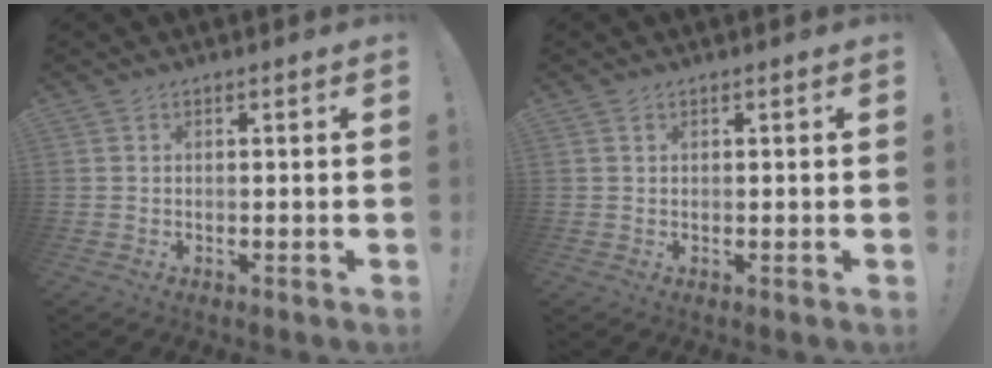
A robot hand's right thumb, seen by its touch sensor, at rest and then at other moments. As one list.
[{"total": 0.7, "force": [0.4, 0.6, 0.1], "torque": [0.004, -0.001, 0.005]}]